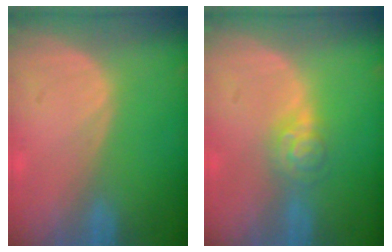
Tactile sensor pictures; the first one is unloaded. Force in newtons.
{"total": 4.4, "press": 3.9, "slide": 2.0}